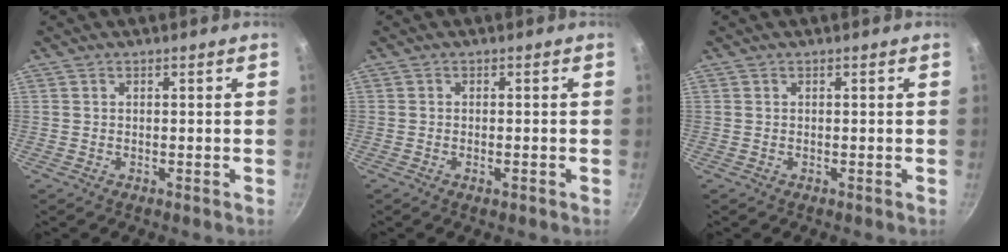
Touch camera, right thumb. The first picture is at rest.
{"total": 1.2, "force": [-0.6, 0.5, 1.0], "torque": [-0.017, 0.001, -0.011]}
{"total": 0.0}